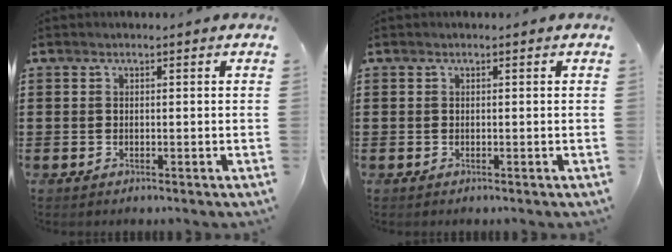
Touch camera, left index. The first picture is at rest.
{"total": 0.0}